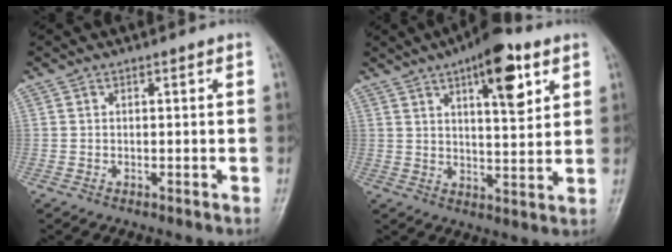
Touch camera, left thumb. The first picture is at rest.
{"total": 12.1, "force": [6.0, 4.2, 9.6], "torque": [-0.119, -0.026, 0.085]}